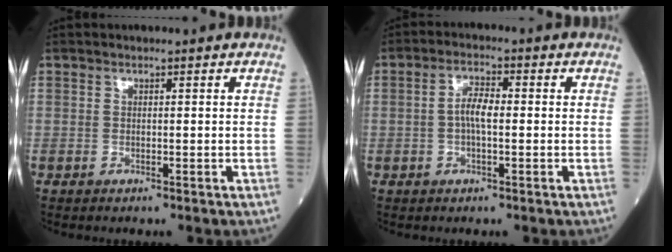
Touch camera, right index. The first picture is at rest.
{"total": 3.7, "force": [-0.4, 1.2, 3.5], "torque": [-0.068, 0.010, -0.009]}